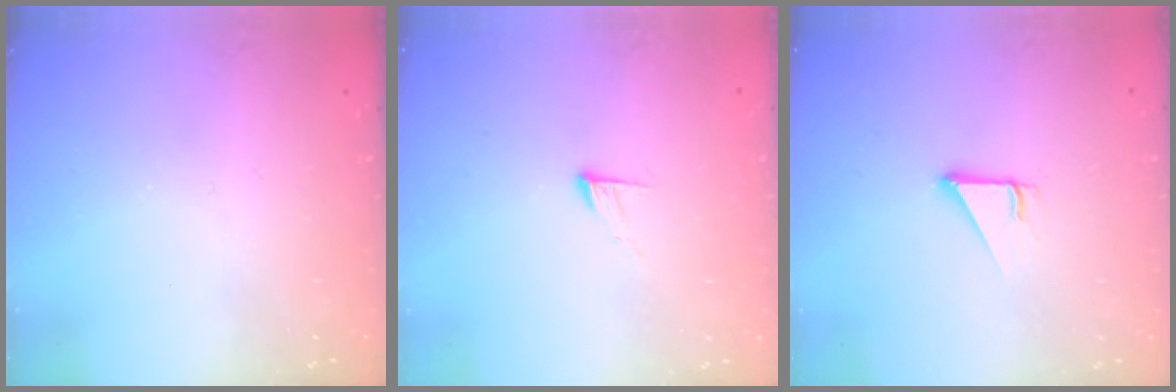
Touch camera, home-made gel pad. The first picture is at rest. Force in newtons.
{"total": 4.5, "press": 4.5, "slide": 0.4}
{"total": 2.9, "press": 2.8, "slide": 0.2}